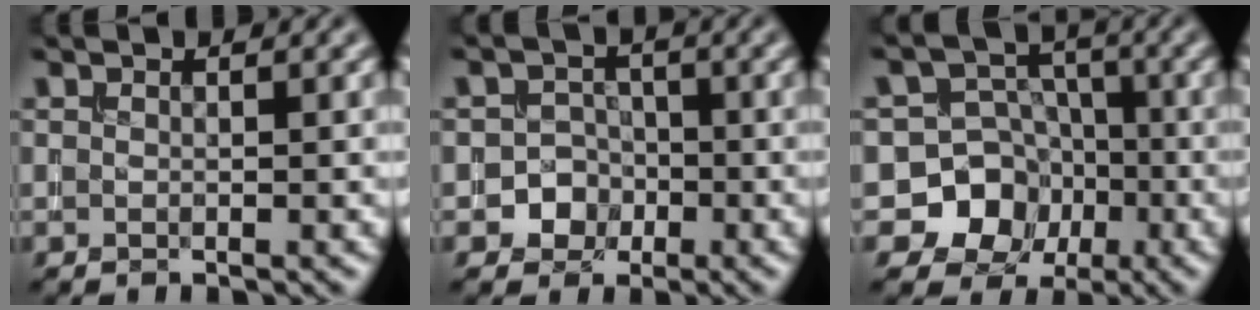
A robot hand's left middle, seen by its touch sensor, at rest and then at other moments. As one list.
[{"total": 2.9, "force": [-1.2, 2.6, 0.3], "torque": [0.023, 0.008, -0.031]}, {"total": 7.9, "force": [-2.8, 7.3, 1.6], "torque": [-0.010, 0.006, -0.074]}]